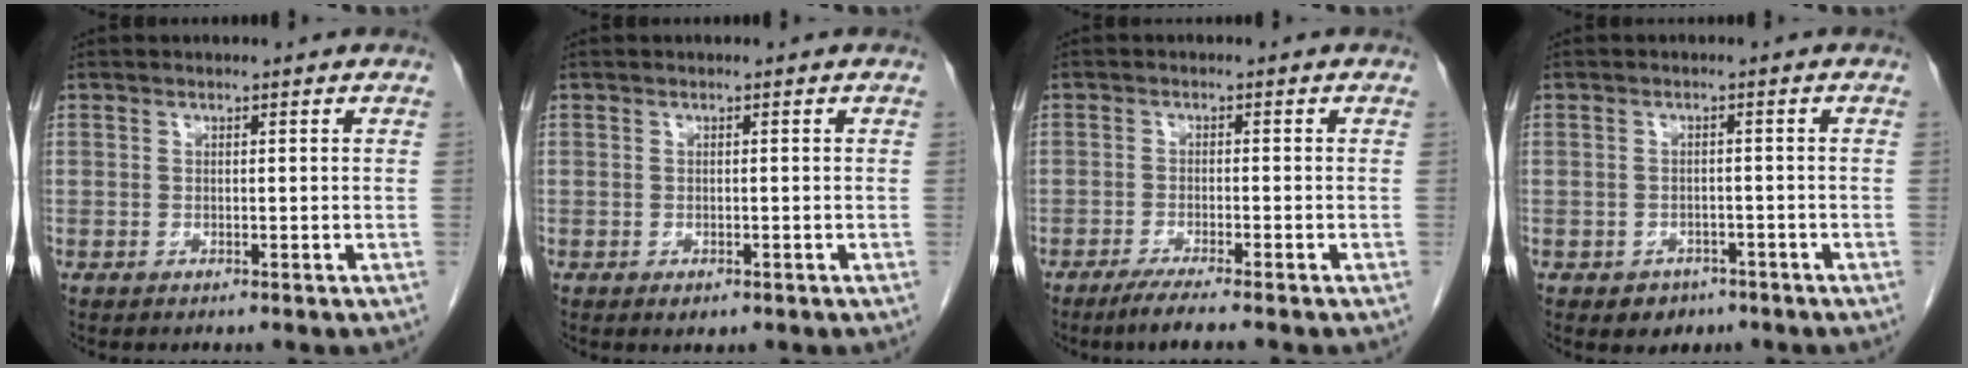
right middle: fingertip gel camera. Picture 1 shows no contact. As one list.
[{"total": 1.2, "force": [-0.6, 0.7, 0.7], "torque": [-0.009, 0.000, -0.003]}, {"total": 4.4, "force": [-3.4, -0.4, 2.7], "torque": [-0.049, -0.011, -0.059]}, {"total": 3.0, "force": [-1.9, 2.2, 0.7], "torque": [-0.010, 0.008, -0.019]}]